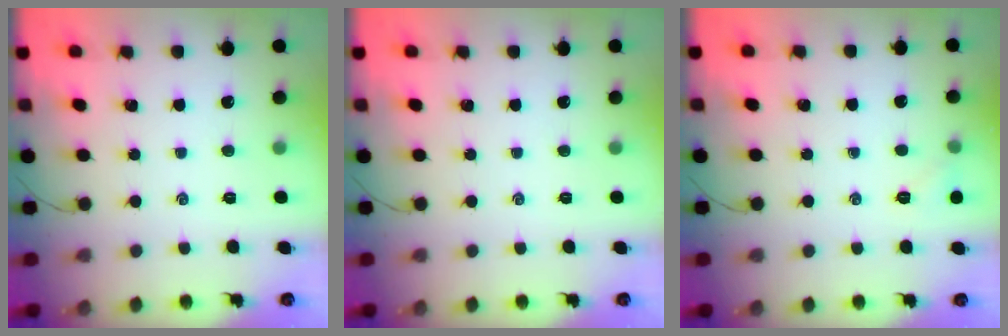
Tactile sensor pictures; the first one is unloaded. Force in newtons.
{"total": 0.0}
{"total": 5.2, "press": 5.0, "slide": 1.5}